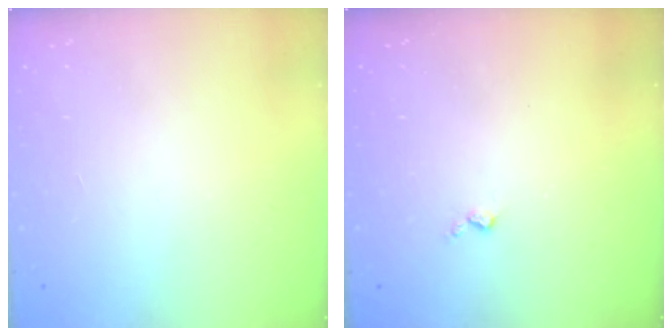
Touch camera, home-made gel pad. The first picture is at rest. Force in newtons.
{"total": 3.0, "press": 3.0, "slide": 0.5}